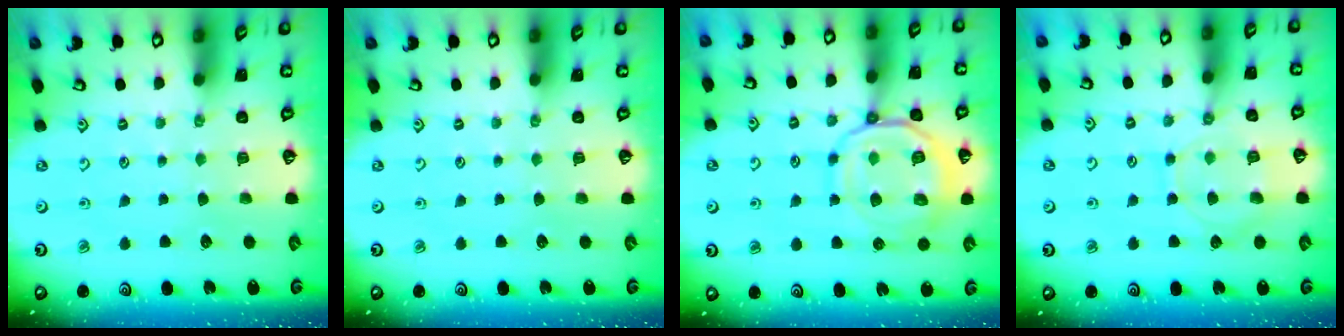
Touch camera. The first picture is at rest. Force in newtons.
{"total": 0.0}
{"total": 14.7, "press": 14.6, "slide": 1.5}
{"total": 9.5, "press": 9.4, "slide": 1.0}